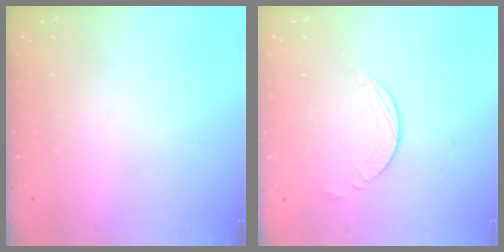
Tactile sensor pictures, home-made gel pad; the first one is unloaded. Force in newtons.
{"total": 3.9, "press": 3.9, "slide": 0.3}